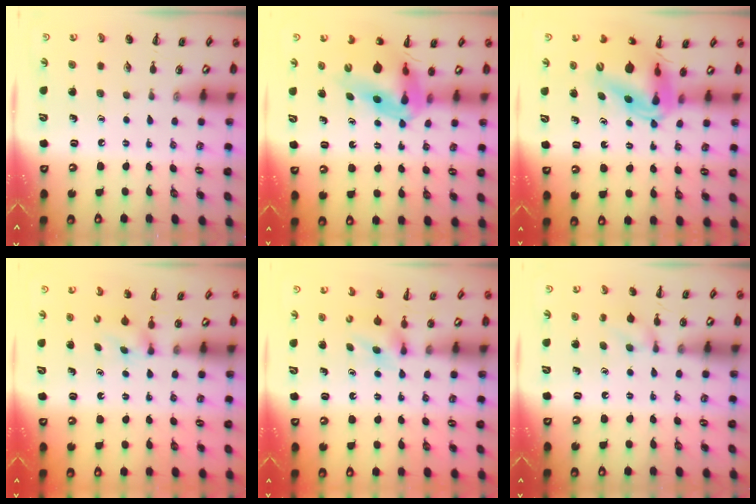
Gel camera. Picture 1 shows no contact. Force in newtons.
{"total": 9.5, "press": 9.0, "slide": 3.0}
{"total": 8.0, "press": 7.6, "slide": 2.6}
{"total": 1.8, "press": 1.5, "slide": 0.9}
{"total": 3.2, "press": 2.9, "slide": 1.4}
{"total": 3.6, "press": 3.3, "slide": 1.4}